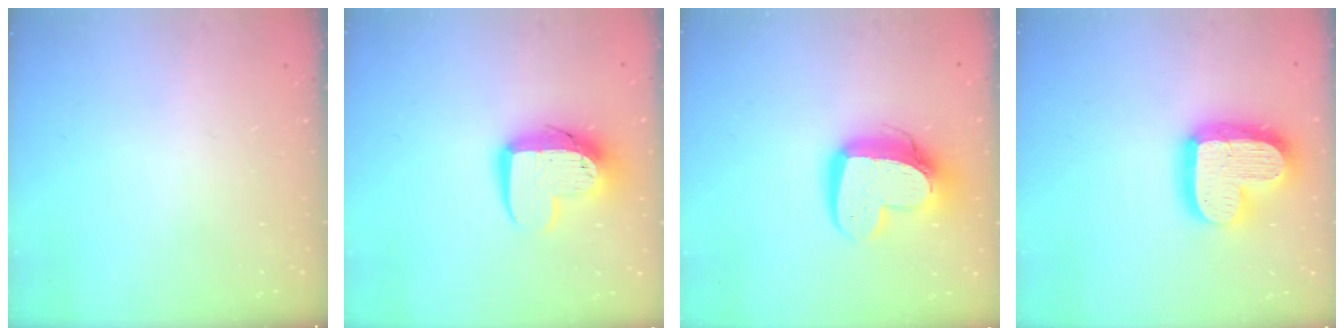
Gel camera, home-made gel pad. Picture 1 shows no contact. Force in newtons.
{"total": 11.0, "press": 10.9, "slide": 0.9}
{"total": 14.9, "press": 14.9, "slide": 1.1}
{"total": 20.7, "press": 20.7, "slide": 1.7}